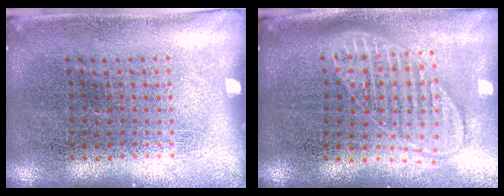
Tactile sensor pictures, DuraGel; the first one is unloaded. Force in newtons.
{"total": 1.9, "press": 1.6, "slide": 1.1}